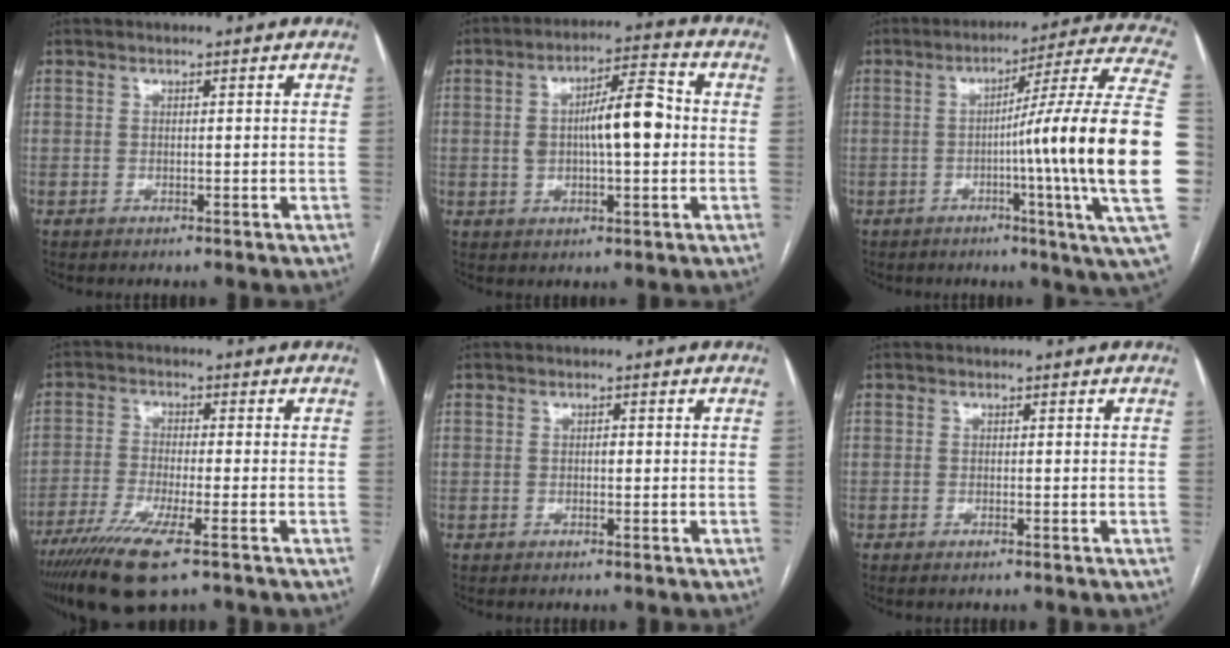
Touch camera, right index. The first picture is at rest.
{"total": 9.9, "force": [0.3, 2.8, 9.5], "torque": [-0.161, 0.025, 0.005]}
{"total": 23.4, "force": [-2.7, -2.4, 23.1], "torque": [-0.247, 0.005, -0.057]}
{"total": 10.7, "force": [-6.8, 0.7, 8.1], "torque": [-0.153, -0.028, -0.118]}
{"total": 0.7, "force": [-0.1, 0.4, 0.6], "torque": [-0.010, 0.001, -0.002]}
{"total": 0.5, "force": [-0.4, -0.1, 0.4], "torque": [-0.010, -0.002, -0.005]}